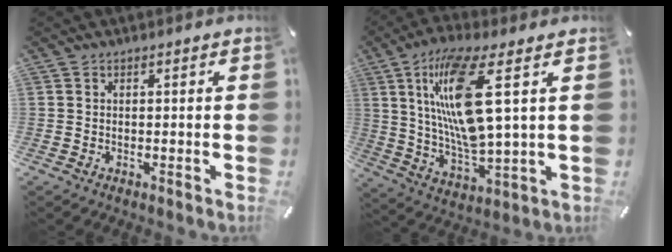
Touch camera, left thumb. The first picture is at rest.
{"total": 18.6, "force": [6.2, 4.7, 16.9], "torque": [-0.356, -0.022, 0.087]}